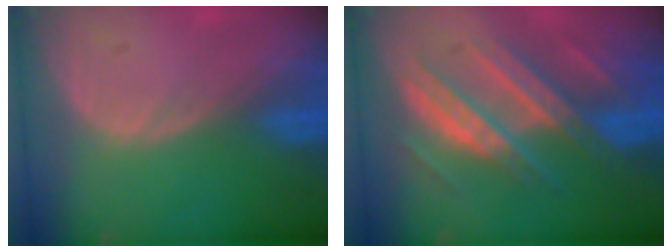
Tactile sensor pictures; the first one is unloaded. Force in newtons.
{"total": 9.7, "press": 9.7, "slide": 0.9}